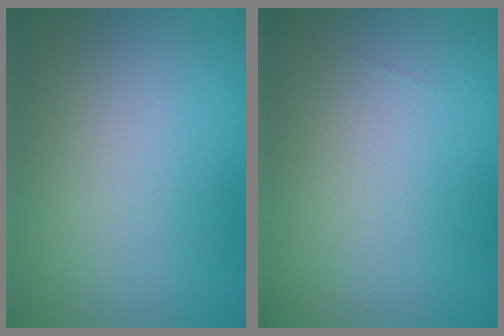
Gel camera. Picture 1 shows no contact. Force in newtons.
{"total": 0.0}